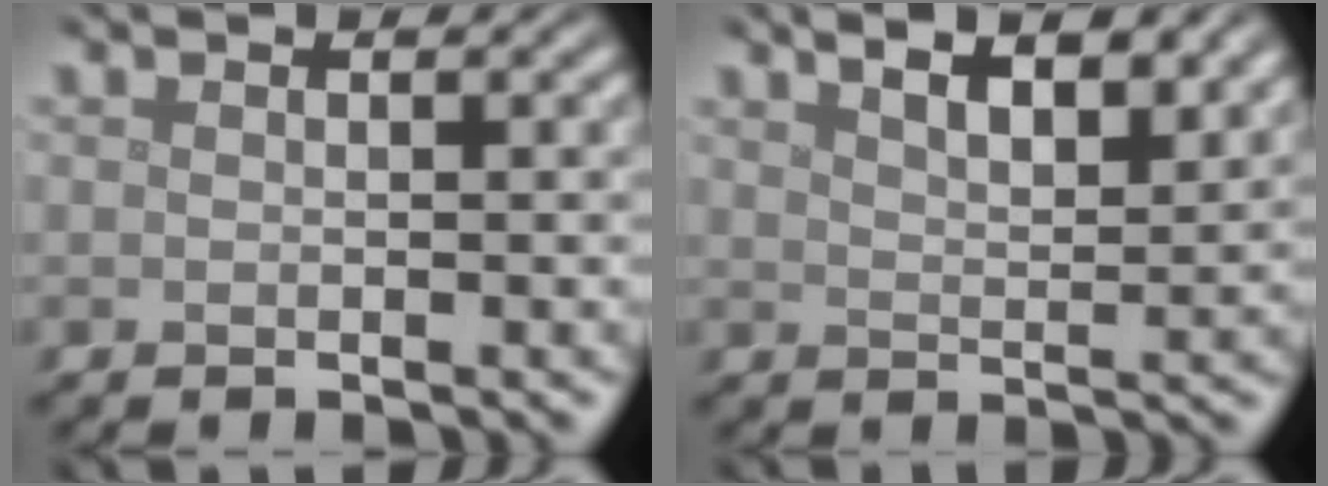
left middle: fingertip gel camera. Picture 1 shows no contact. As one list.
[{"total": 7.2, "force": [5.0, 2.7, 4.4], "torque": [-0.038, 0.026, 0.045]}]